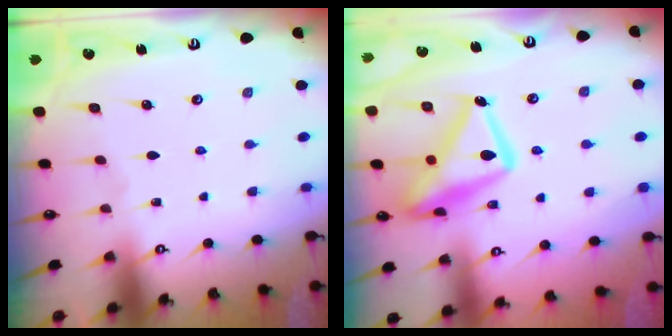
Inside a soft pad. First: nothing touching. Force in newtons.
{"total": 18.8, "press": 18.7, "slide": 1.6}